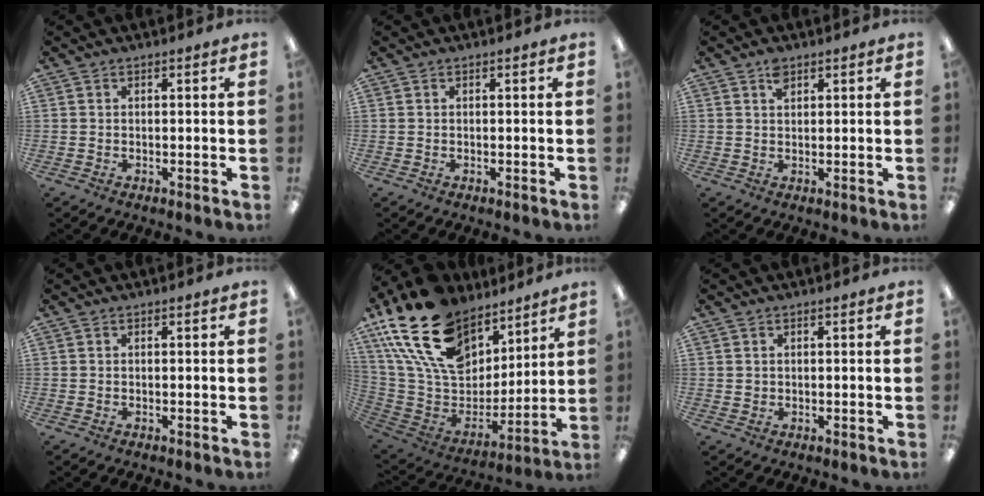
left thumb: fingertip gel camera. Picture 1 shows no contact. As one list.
[{"total": 0.0}, {"total": 2.4, "force": [1.6, 1.2, 1.3], "torque": [-0.021, -0.004, 0.029]}, {"total": 0.0}, {"total": 24.9, "force": [14.5, 15.0, 13.6], "torque": [-0.280, -0.076, 0.272]}, {"total": 0.9, "force": [0.4, 0.8, 0.1], "torque": [-0.002, 0.002, 0.008]}]